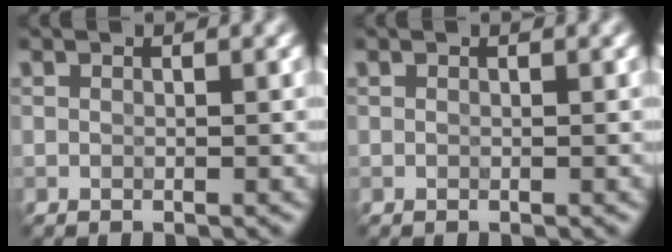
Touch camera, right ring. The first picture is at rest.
{"total": 0.0}